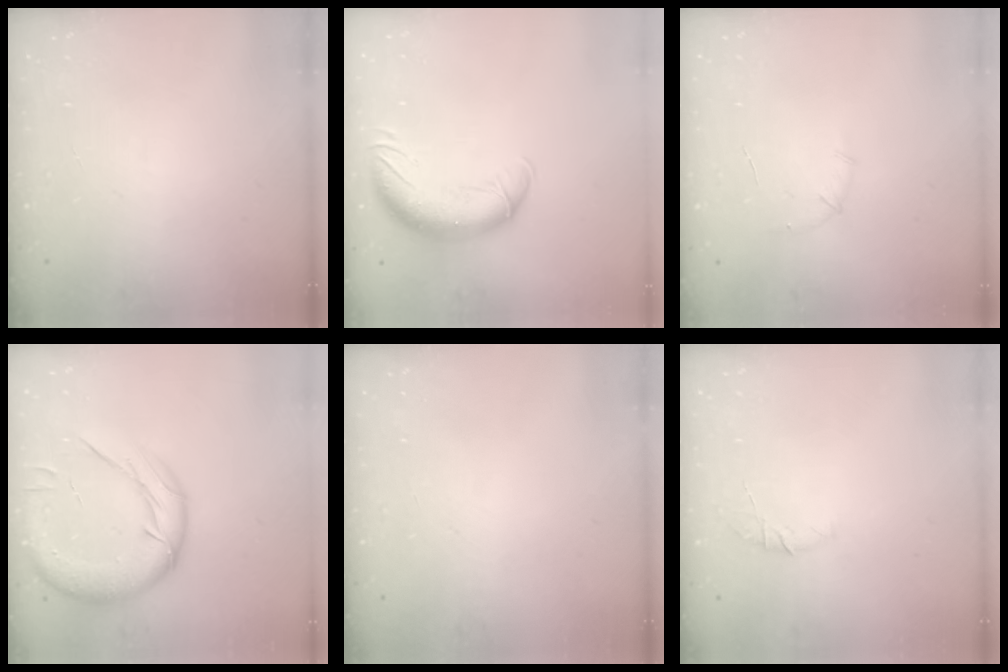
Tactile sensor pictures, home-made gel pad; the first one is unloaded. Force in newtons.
{"total": 13.4, "press": 13.0, "slide": 3.2}
{"total": 5.0, "press": 4.8, "slide": 1.4}
{"total": 18.6, "press": 18.2, "slide": 3.5}
{"total": 0.0}
{"total": 4.8, "press": 4.7, "slide": 1.2}